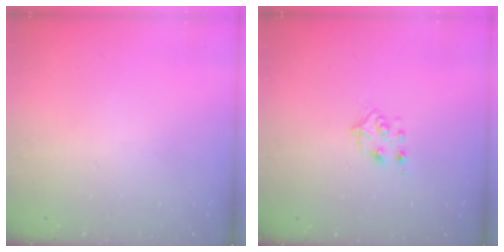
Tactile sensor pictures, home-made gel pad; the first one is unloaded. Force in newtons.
{"total": 7.6, "press": 7.5, "slide": 0.7}